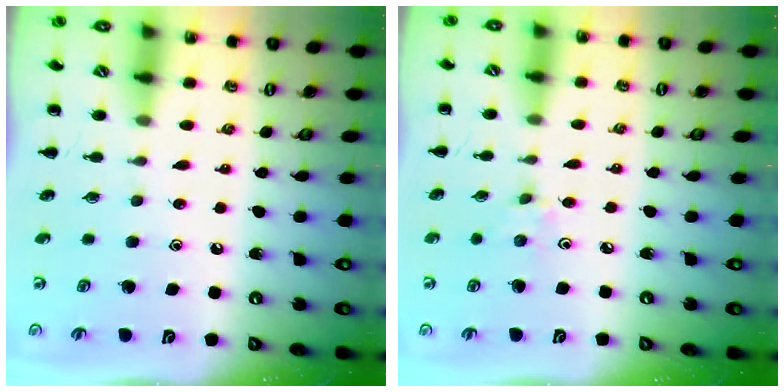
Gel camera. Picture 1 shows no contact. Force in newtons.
{"total": 1.7, "press": 1.6, "slide": 0.6}